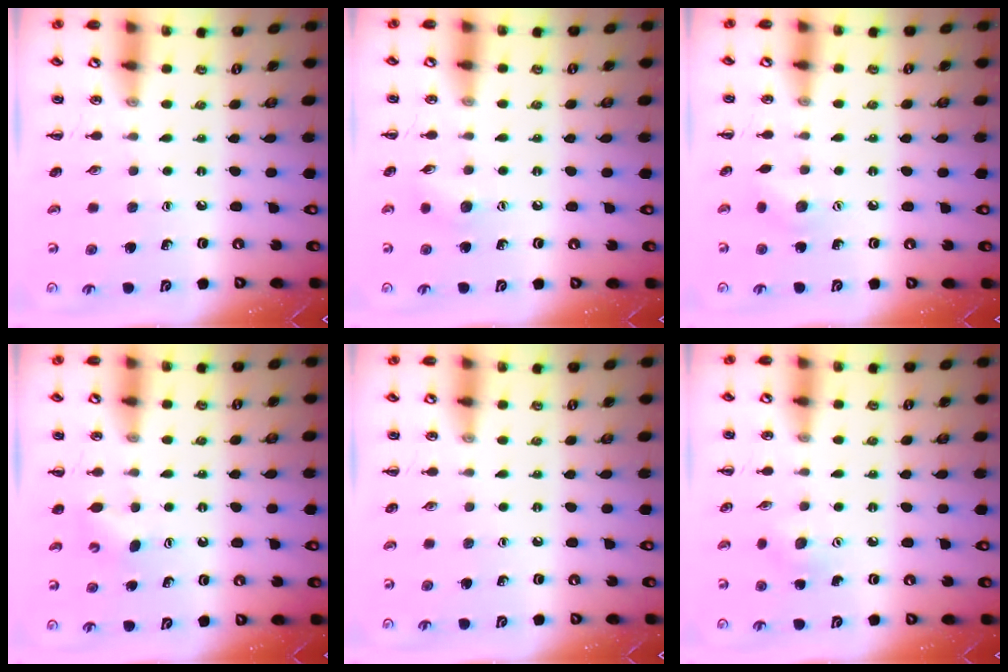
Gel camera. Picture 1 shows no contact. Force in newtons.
{"total": 5.8, "press": 5.6, "slide": 1.4}
{"total": 5.7, "press": 5.5, "slide": 1.5}
{"total": 2.9, "press": 2.9, "slide": 0.6}
{"total": 0.0}
{"total": 5.5, "press": 5.2, "slide": 1.6}